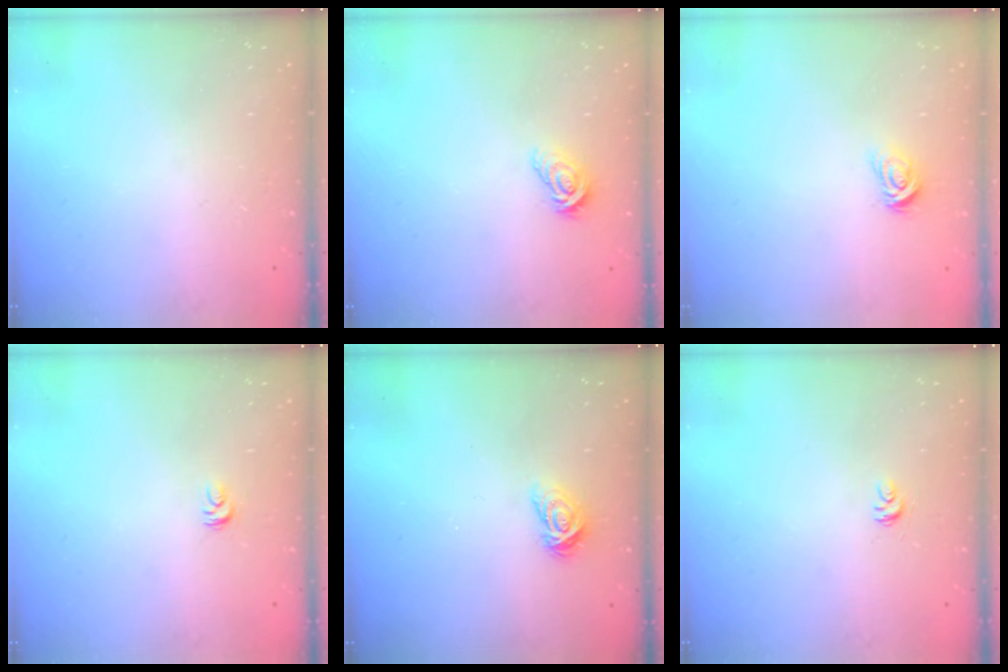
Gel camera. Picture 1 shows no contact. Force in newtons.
{"total": 7.2, "press": 7.1, "slide": 0.3}
{"total": 3.8, "press": 3.8, "slide": 0.5}
{"total": 2.7, "press": 2.7, "slide": 0.2}
{"total": 4.1, "press": 4.0, "slide": 0.6}
{"total": 3.1, "press": 3.1, "slide": 0.3}